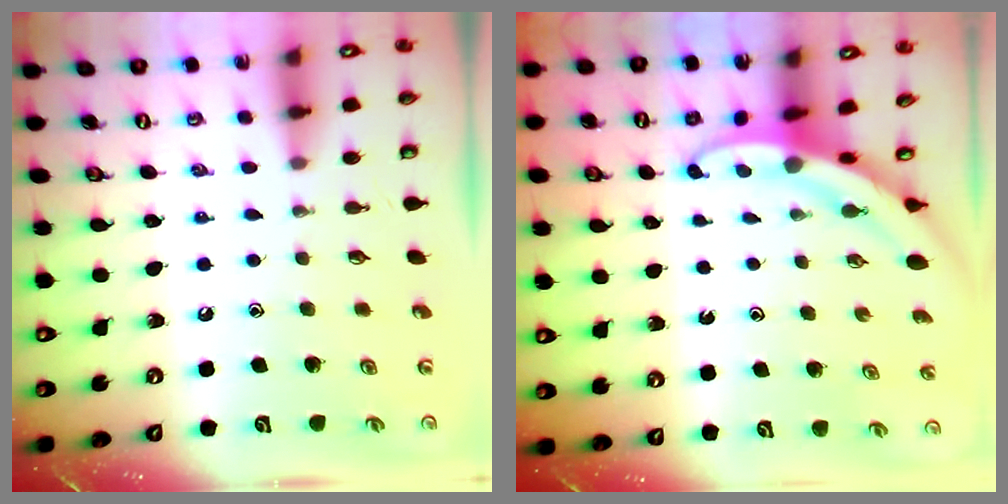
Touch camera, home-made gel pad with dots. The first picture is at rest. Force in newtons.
{"total": 3.2, "press": 3.2, "slide": 0.2}